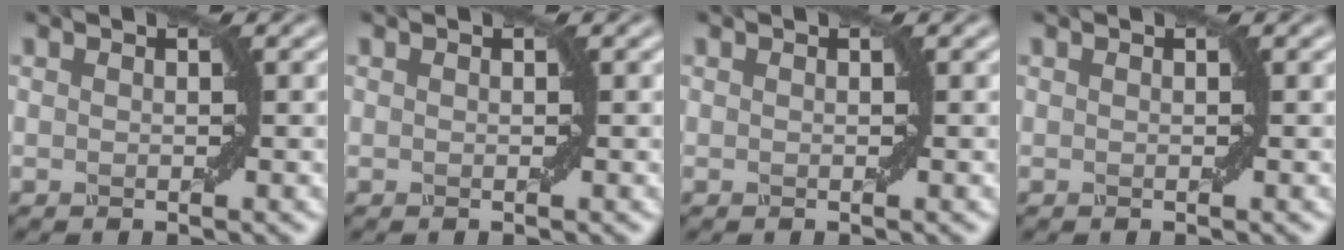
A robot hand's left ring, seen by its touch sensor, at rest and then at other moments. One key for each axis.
{"total": 0.0}
{"total": 0.0}
{"total": 0.0}